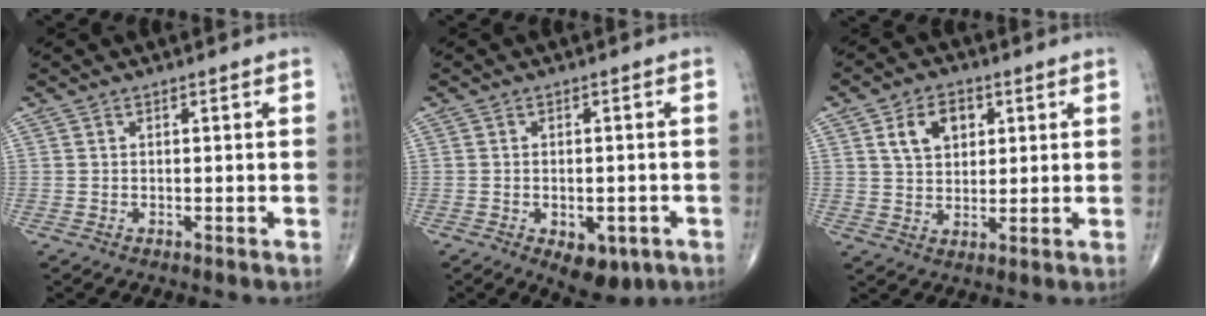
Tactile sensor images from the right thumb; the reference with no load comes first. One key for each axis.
{"total": 7.4, "fx": -3.2, "fy": 4.1, "fz": 5.3, "tx": -0.061, "ty": 0.006, "tz": -0.033}
{"total": 7.7, "fx": 2.8, "fy": 5.2, "fz": 4.8, "tx": -0.058, "ty": -0.006, "tz": 0.049}